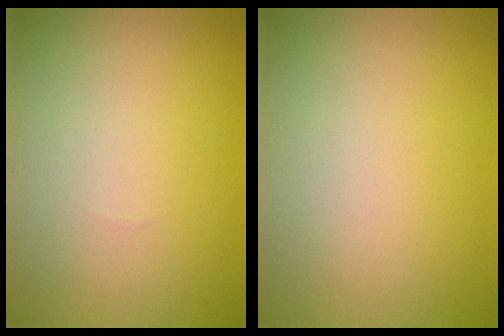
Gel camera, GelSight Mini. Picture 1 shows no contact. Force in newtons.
{"total": 0.0}